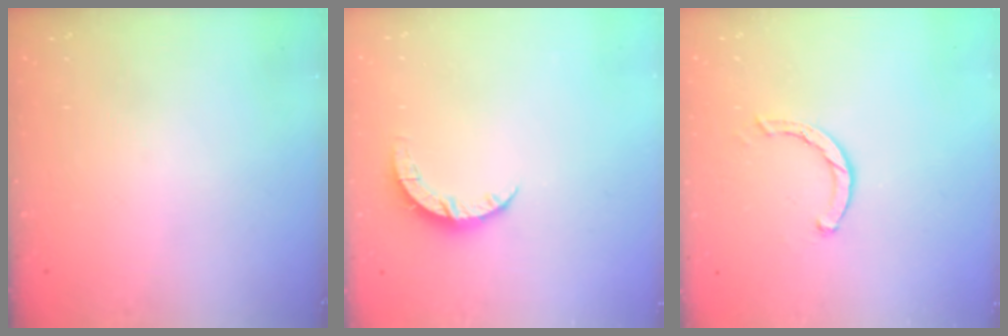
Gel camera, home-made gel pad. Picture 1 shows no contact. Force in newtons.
{"total": 4.4, "press": 4.4, "slide": 0.3}
{"total": 2.0, "press": 2.0, "slide": 0.2}